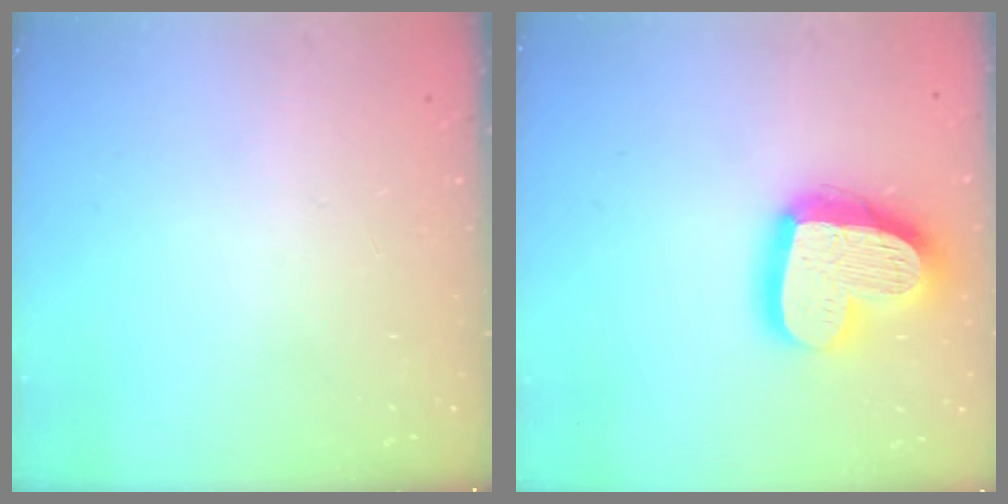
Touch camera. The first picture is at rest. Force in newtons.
{"total": 21.6, "press": 21.5, "slide": 1.9}